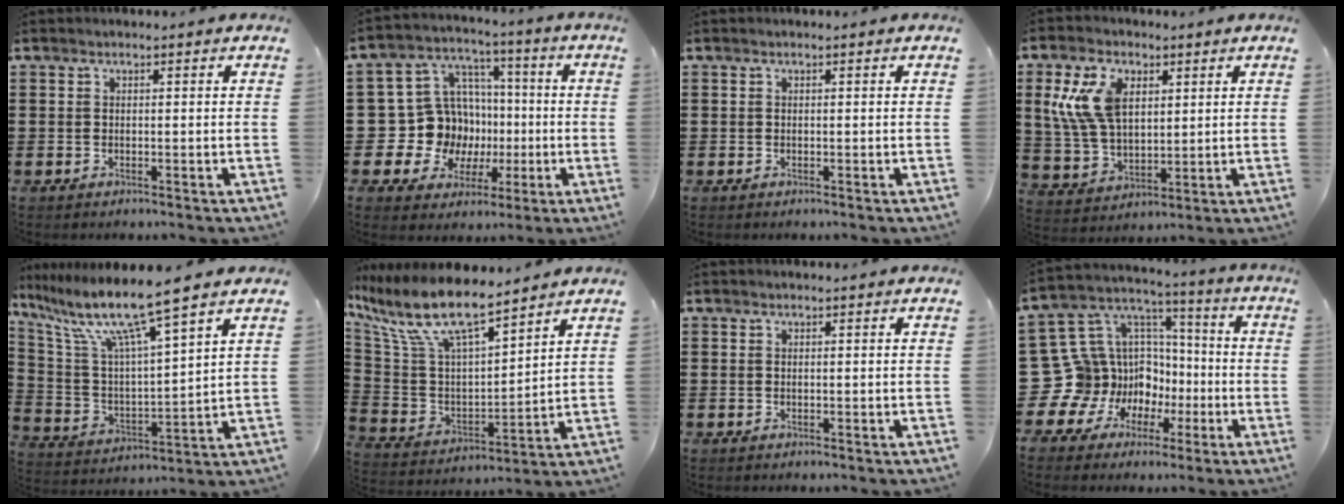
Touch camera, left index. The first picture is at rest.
{"total": 12.4, "force": [-0.9, 12.0, 3.1], "torque": [-0.112, -0.012, -0.001]}
{"total": 0.0}
{"total": 10.2, "force": [3.9, 6.1, 7.2], "torque": [-0.184, 0.005, 0.068]}
{"total": 10.8, "force": [8.3, -0.4, 6.9], "torque": [-0.164, -0.053, 0.133]}
{"total": 11.8, "force": [8.7, 2.8, 7.5], "torque": [-0.182, -0.051, 0.149]}
{"total": 0.0}
{"total": 13.9, "force": [-4.1, 13.1, 2.6], "torque": [-0.122, -0.020, -0.031]}